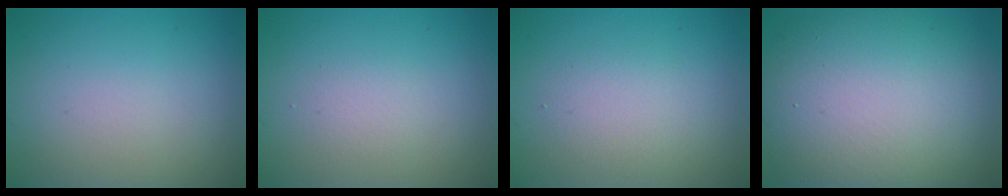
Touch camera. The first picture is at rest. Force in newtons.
{"total": 1.3, "press": 1.3, "slide": 0.1}
{"total": 2.2, "press": 2.2, "slide": 0.2}
{"total": 13.9, "press": 13.8, "slide": 0.9}